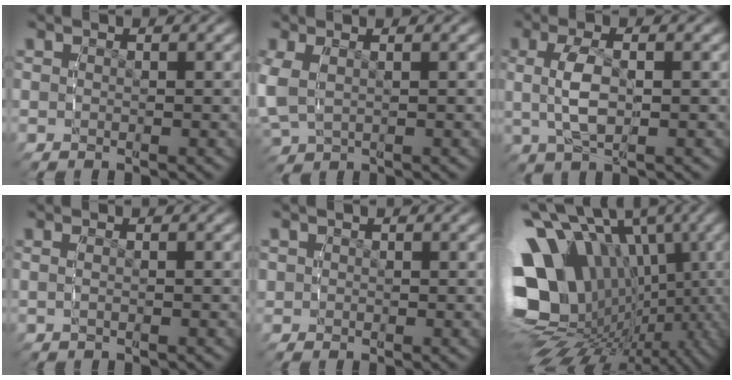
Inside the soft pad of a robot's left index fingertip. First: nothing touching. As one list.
[{"total": 4.5, "force": [-0.3, 3.9, 2.4], "torque": [-0.093, -0.015, 0.001]}, {"total": 4.2, "force": [-0.7, 2.1, 3.6], "torque": [-0.094, 0.001, -0.013]}, {"total": 0.8, "force": [-0.5, 0.1, 0.6], "torque": [-0.022, -0.003, -0.006]}, {"total": 1.3, "force": [-0.1, 1.2, 0.3], "torque": [-0.020, -0.007, 0.004]}, {"total": 21.5, "force": [-3.0, 16.5, 13.4], "torque": [-0.269, -0.065, -0.043]}]